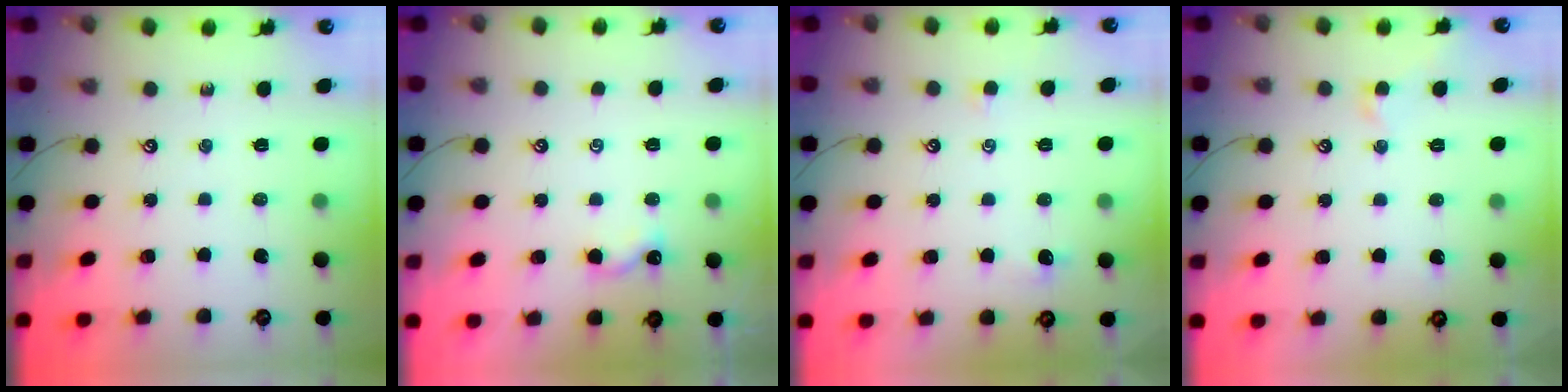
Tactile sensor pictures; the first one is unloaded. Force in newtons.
{"total": 0.0}
{"total": 0.8, "press": 0.7, "slide": 0.5}
{"total": 0.5, "press": 0.1, "slide": 0.5}